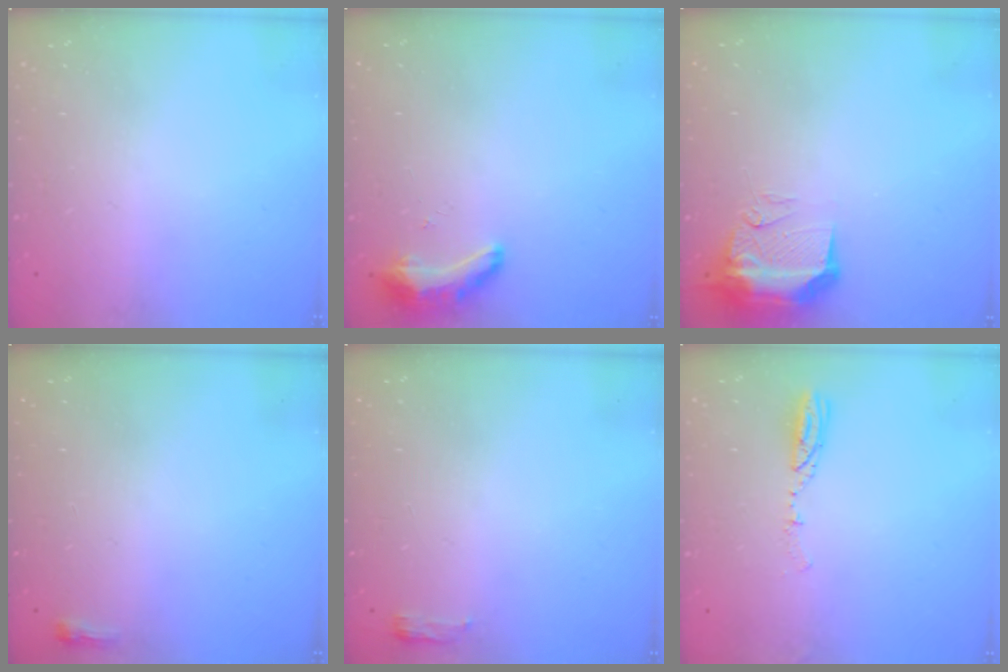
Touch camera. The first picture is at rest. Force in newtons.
{"total": 8.8, "press": 8.7, "slide": 1.3}
{"total": 11.0, "press": 10.9, "slide": 1.1}
{"total": 2.6, "press": 2.5, "slide": 0.6}
{"total": 3.3, "press": 3.2, "slide": 1.0}
{"total": 4.8, "press": 4.7, "slide": 1.0}